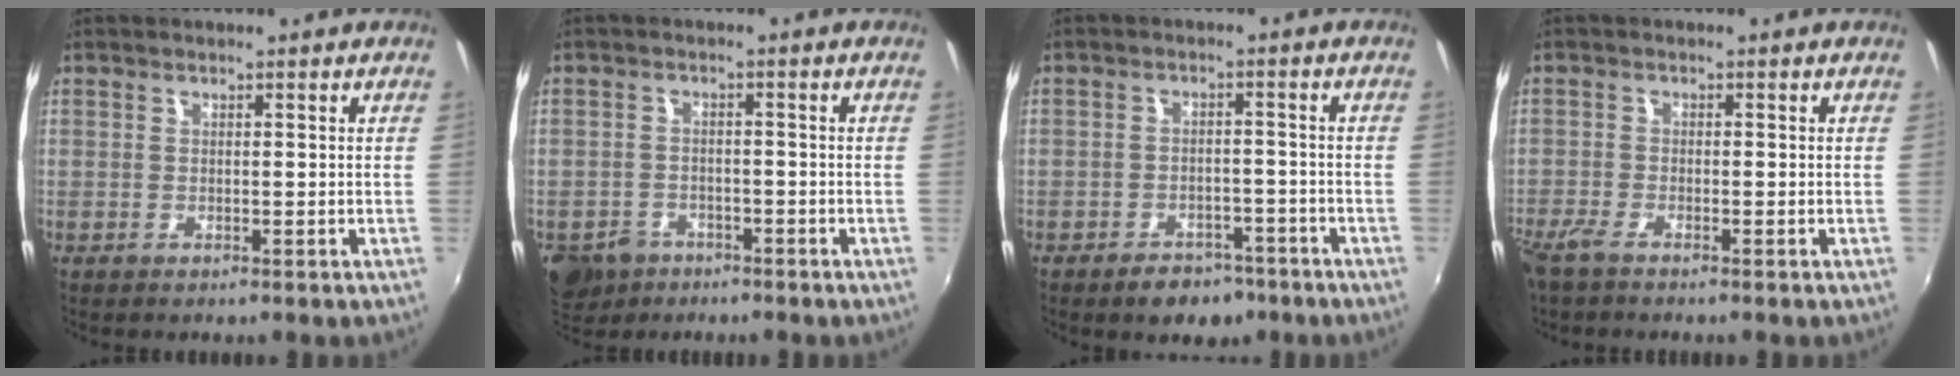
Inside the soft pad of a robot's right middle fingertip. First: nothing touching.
{"total": 7.3, "force": [-4.3, 5.3, 2.6], "torque": [-0.067, 0.000, -0.065]}
{"total": 7.0, "force": [-5.0, 4.2, 2.5], "torque": [-0.059, 0.008, -0.060]}
{"total": 2.9, "force": [-2.3, 0.6, 1.6], "torque": [-0.044, -0.008, -0.049]}